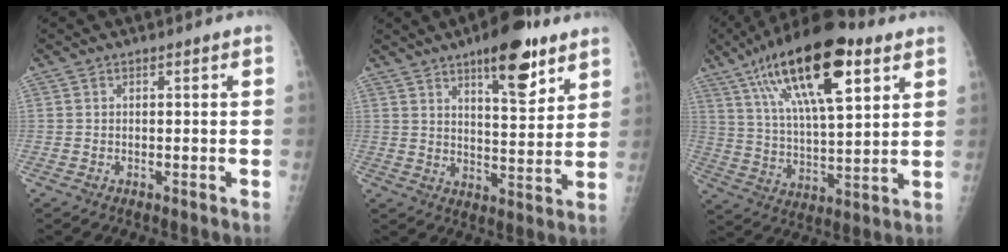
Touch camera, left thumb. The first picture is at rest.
{"total": 12.9, "force": [7.9, 4.4, 9.3], "torque": [-0.106, -0.045, 0.115]}
{"total": 22.2, "force": [10.9, 7.9, 17.6], "torque": [-0.284, -0.020, 0.186]}